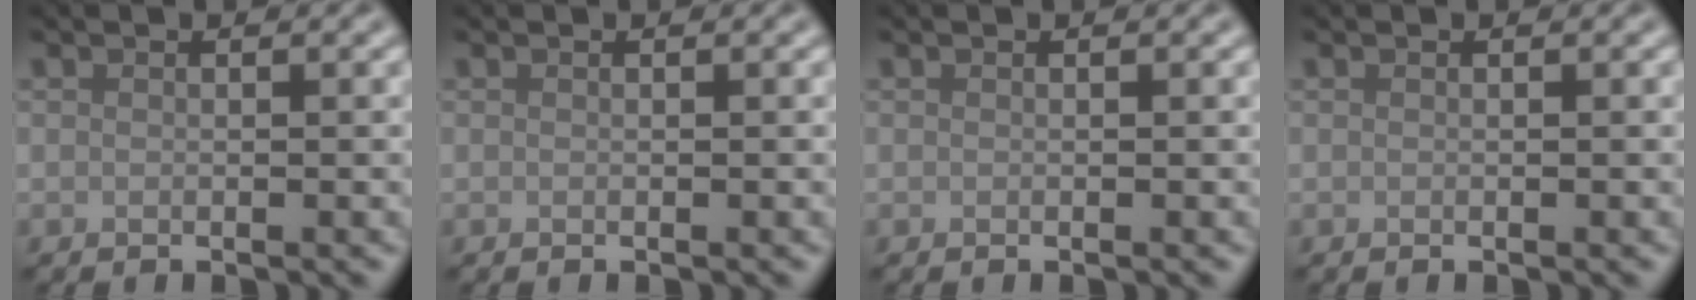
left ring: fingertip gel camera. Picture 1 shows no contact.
{"total": 0.0}
{"total": 0.0}
{"total": 0.0}